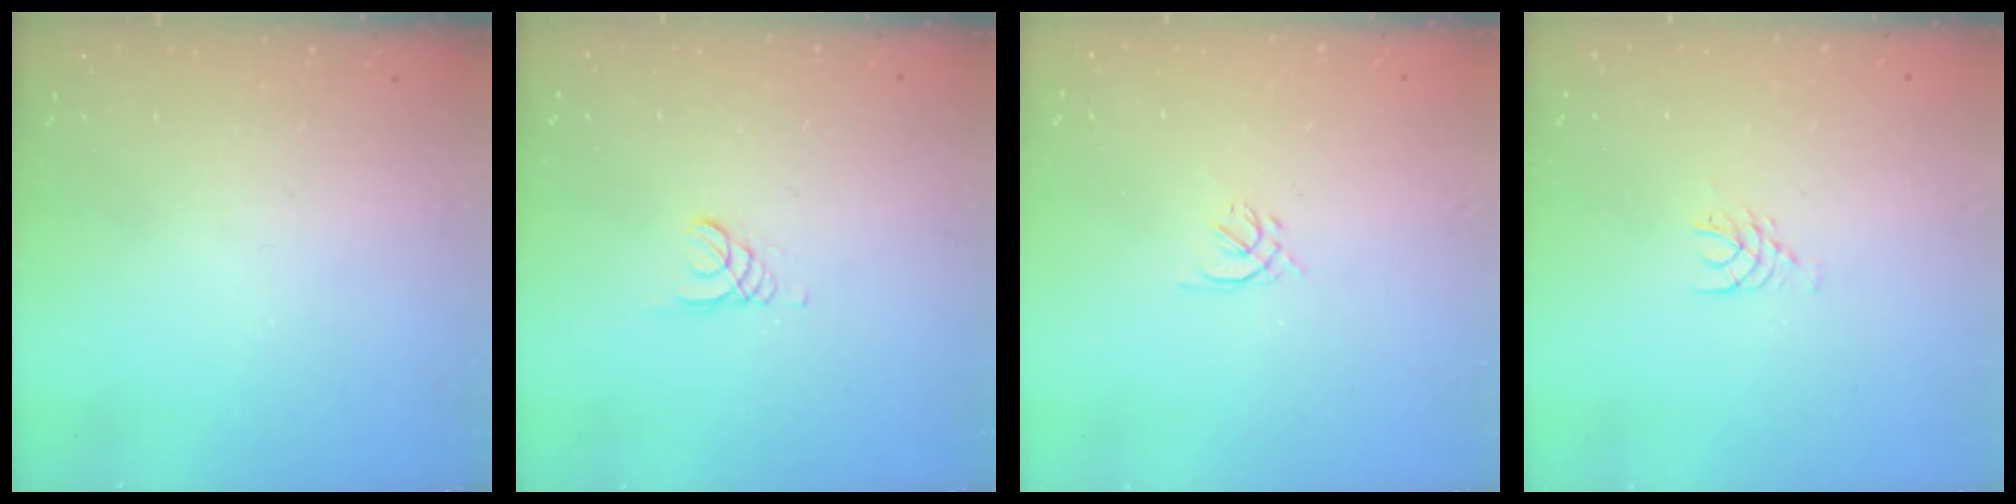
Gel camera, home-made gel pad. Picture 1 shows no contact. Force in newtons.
{"total": 1.5, "press": 1.5, "slide": 0.1}
{"total": 1.4, "press": 1.3, "slide": 0.5}
{"total": 4.7, "press": 4.7, "slide": 0.5}